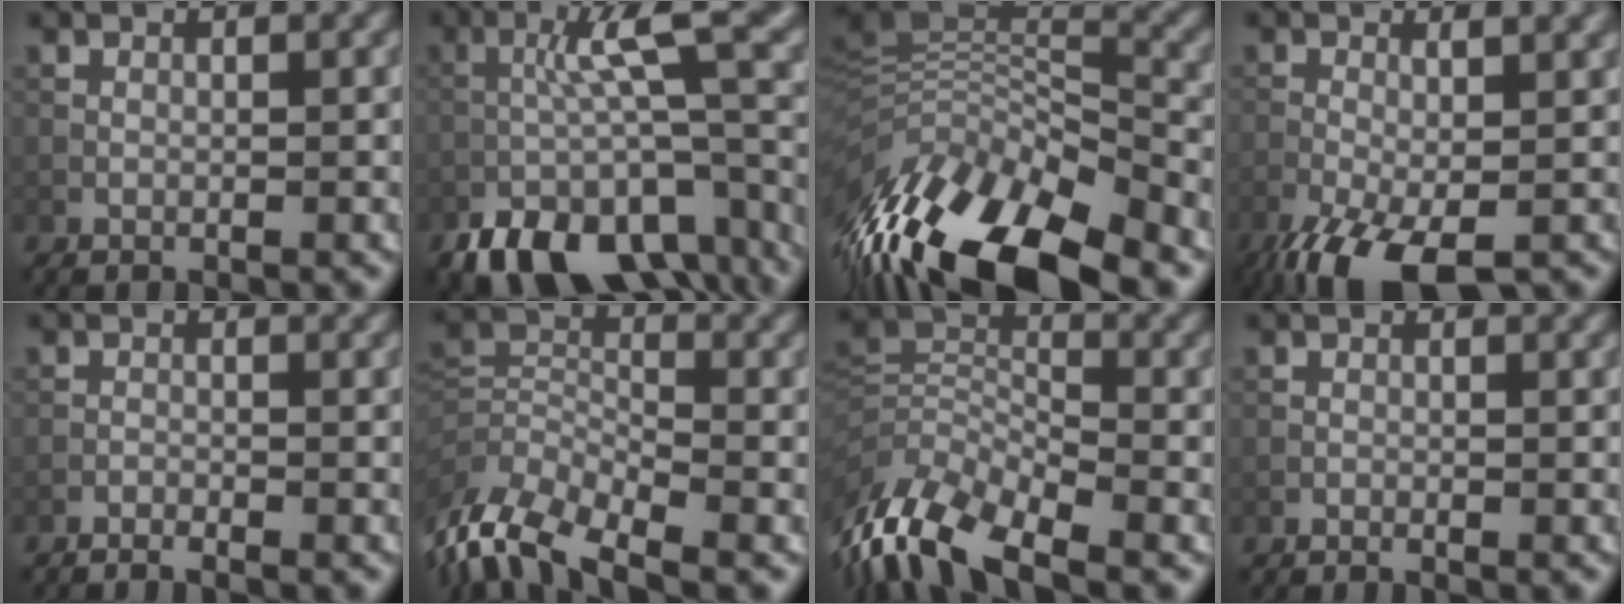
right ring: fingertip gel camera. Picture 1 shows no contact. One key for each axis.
{"total": 12.4, "fx": -7.3, "fy": 3.9, "fz": 9.2, "tx": -0.148, "ty": -0.002, "tz": -0.117}
{"total": 15.2, "fx": -8.5, "fy": 5.3, "fz": 11.4, "tx": -0.232, "ty": 0.014, "tz": -0.155}
{"total": 9.3, "fx": -4.5, "fy": 3.1, "fz": 7.6, "tx": -0.154, "ty": -0.030, "tz": -0.077}
{"total": 1.6, "fx": -1.4, "fy": 0.0, "fz": 0.7, "tx": -0.023, "ty": -0.003, "tz": -0.031}
{"total": 9.4, "fx": -6.3, "fy": 3.8, "fz": 5.8, "tx": -0.116, "ty": -0.007, "tz": -0.128}
{"total": 10.9, "fx": -7.3, "fy": 4.4, "fz": 6.9, "tx": -0.141, "ty": -0.010, "tz": -0.145}
{"total": 0.6, "fx": -0.5, "fy": -0.1, "fz": 0.2, "tx": -0.008, "ty": 0.002, "tz": -0.013}